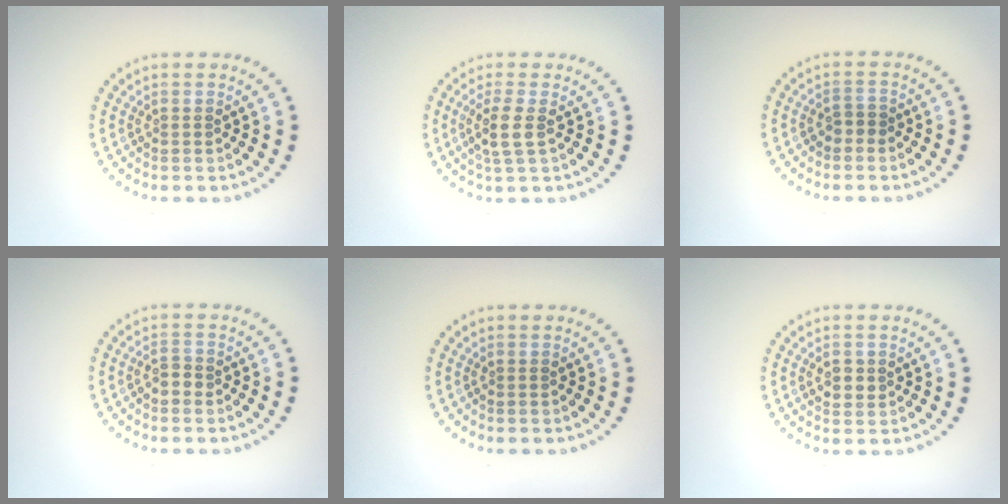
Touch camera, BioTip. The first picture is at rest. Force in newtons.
{"total": 2.4, "press": 2.0, "slide": 1.2}
{"total": 1.1, "press": 1.0, "slide": 0.5}
{"total": 1.3, "press": 1.3, "slide": 0.2}
{"total": 0.0}
{"total": 1.6, "press": 1.6, "slide": 0.3}